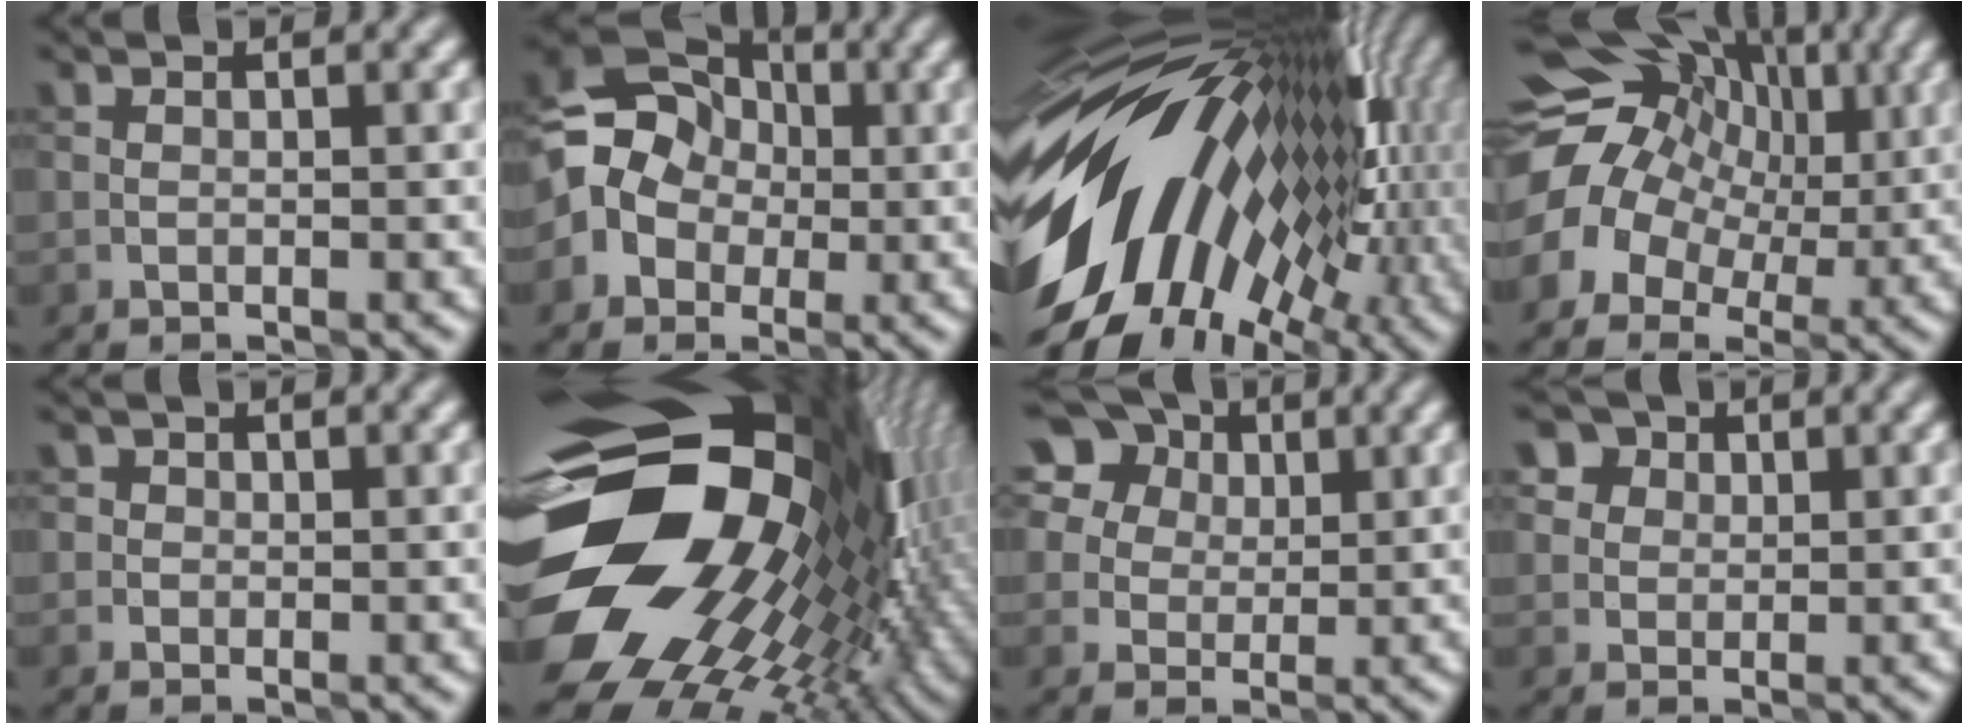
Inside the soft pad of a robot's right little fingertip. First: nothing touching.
{"total": 6.9, "force": [-0.6, 6.1, 3.2], "torque": [-0.053, 0.008, -0.032]}
{"total": 18.5, "force": [-0.6, 10.4, 15.3], "torque": [-0.270, -0.002, -0.024]}
{"total": 13.4, "force": [1.1, 11.1, 7.5], "torque": [-0.130, 0.026, 0.000]}
{"total": 1.5, "force": [0.6, 1.3, 0.4], "torque": [0.008, 0.006, 0.001]}
{"total": 20.6, "force": [-2.0, 14.4, 14.5], "torque": [-0.296, -0.032, -0.027]}
{"total": 14.7, "force": [7.6, 10.5, 6.8], "torque": [-0.177, 0.050, 0.124]}
{"total": 6.9, "force": [3.9, 4.9, 2.8], "torque": [-0.062, 0.012, 0.056]}